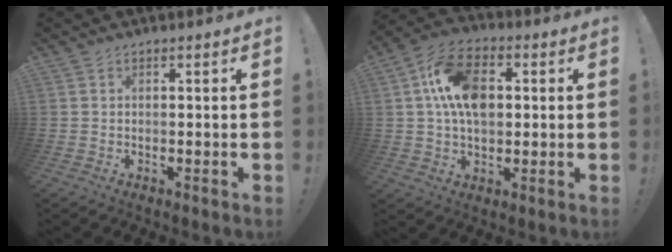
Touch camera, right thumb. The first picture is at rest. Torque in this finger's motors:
{"motor_torque": [2.11, 2.14, 0.07, 0.03, 0.19]}